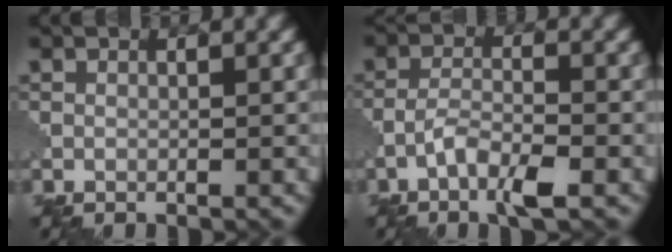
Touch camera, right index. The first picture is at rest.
{"total": 3.6, "force": [-2.0, 0.9, 2.8], "torque": [-0.060, 0.005, -0.047]}